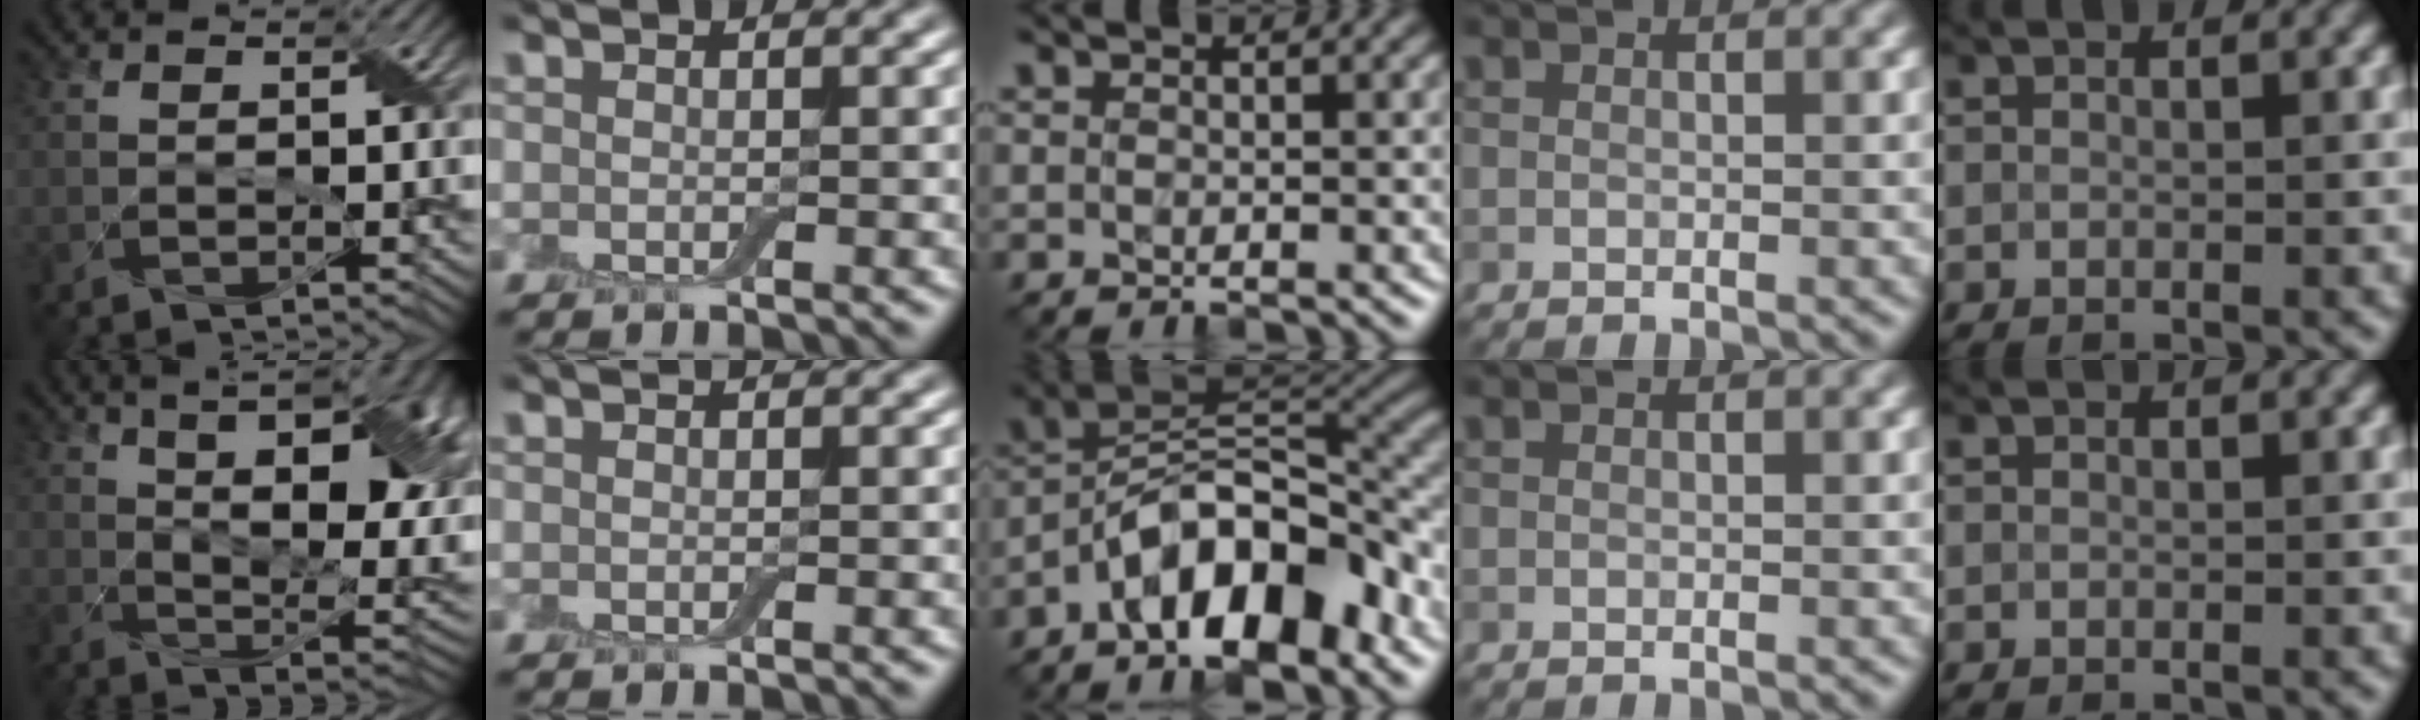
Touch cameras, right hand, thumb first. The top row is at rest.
{"thumb": {"total": 17.0, "force": [5.2, 7.3, 14.4], "torque": [-0.204, 0.030, 0.078]}, "middle": {"total": 9.8, "force": [-5.5, 3.7, 7.2], "torque": [-0.102, 0.020, -0.104]}}